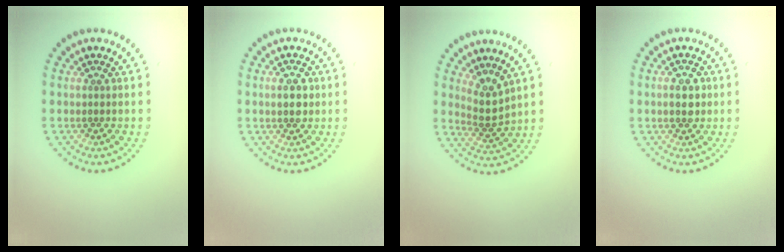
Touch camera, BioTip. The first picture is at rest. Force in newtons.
{"total": 2.5, "press": 2.5, "slide": 0.2}
{"total": 2.6, "press": 1.8, "slide": 1.9}
{"total": 2.0, "press": 1.9, "slide": 0.3}